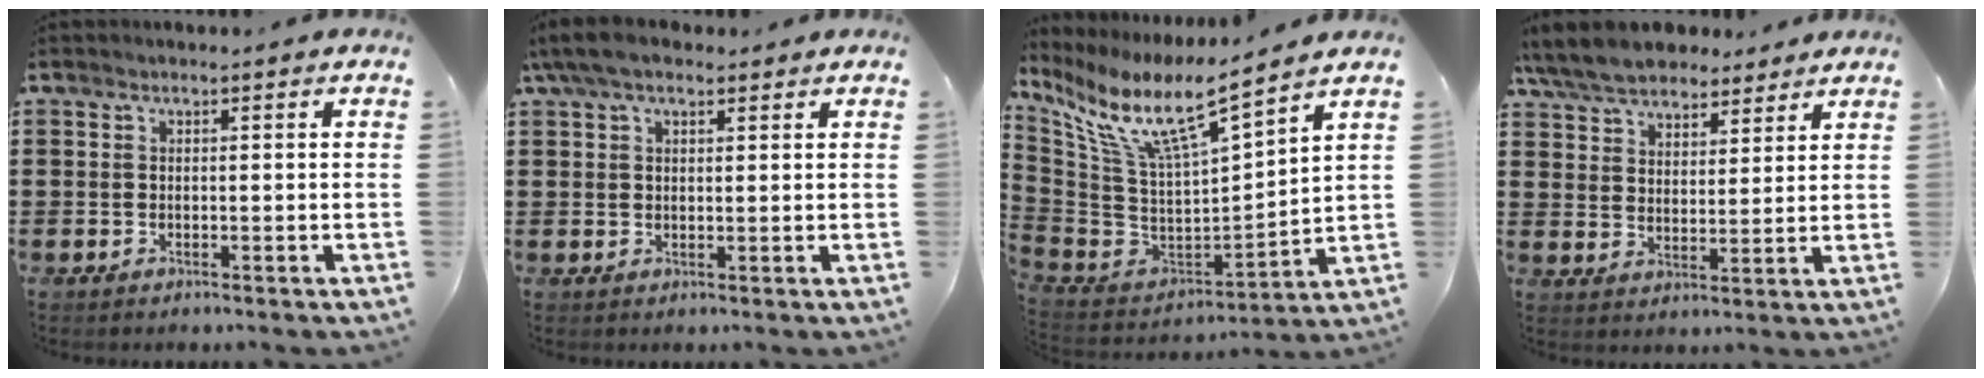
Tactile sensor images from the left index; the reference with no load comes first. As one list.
[{"total": 4.8, "force": [3.2, 1.8, 3.1], "torque": [-0.068, 0.007, 0.060]}, {"total": 10.5, "force": [7.4, 1.6, 7.3], "torque": [-0.170, -0.056, 0.123]}, {"total": 7.2, "force": [6.5, 2.3, 2.1], "torque": [-0.070, -0.014, 0.121]}]